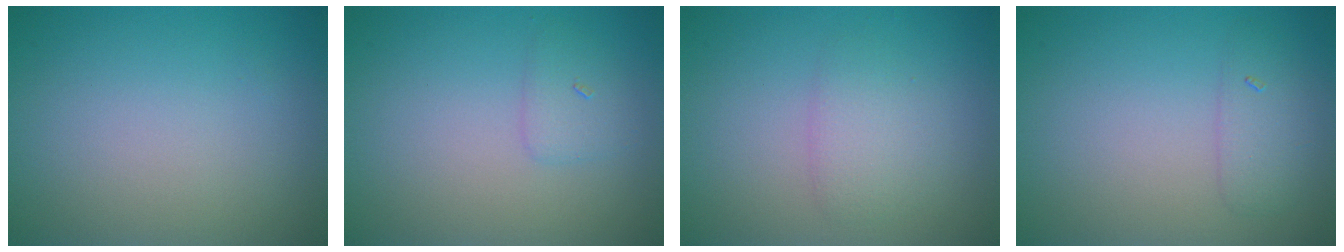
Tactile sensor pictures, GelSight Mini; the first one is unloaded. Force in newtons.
{"total": 1.4, "press": 1.4, "slide": 0.1}
{"total": 2.1, "press": 2.1, "slide": 0.1}
{"total": 1.8, "press": 1.8, "slide": 0.1}